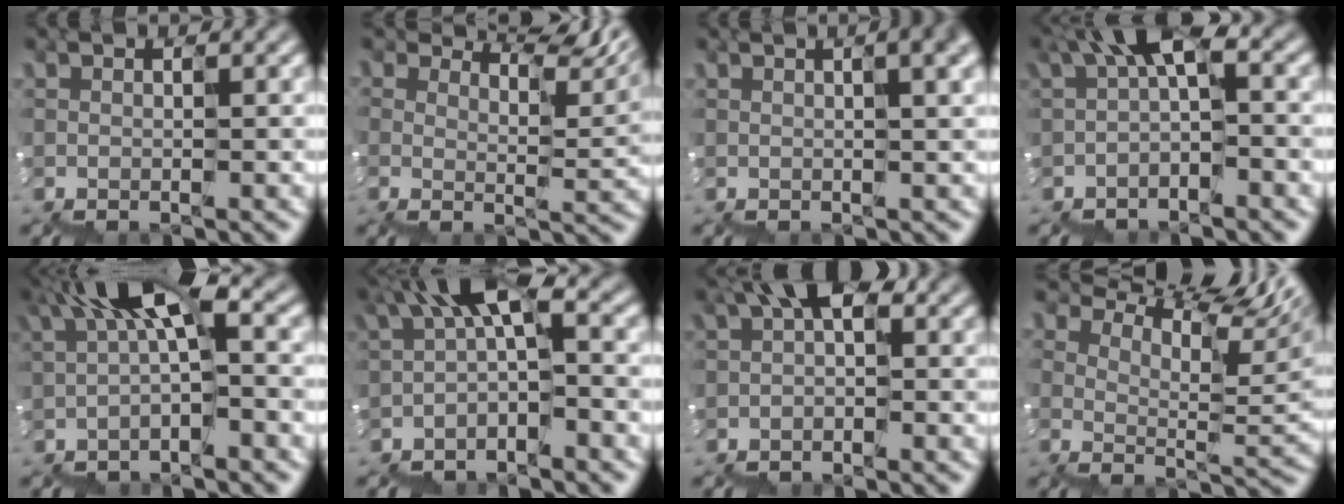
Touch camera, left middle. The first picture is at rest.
{"total": 5.6, "force": [5.2, 0.7, 2.0], "torque": [-0.035, 0.006, 0.081]}
{"total": 10.2, "force": [2.6, 5.2, 8.3], "torque": [-0.095, 0.044, 0.017]}
{"total": 3.2, "force": [0.1, 1.0, 3.0], "torque": [-0.082, 0.010, -0.008]}
{"total": 5.1, "force": [1.1, 1.2, 4.8], "torque": [-0.106, 0.014, 0.011]}
{"total": 4.1, "force": [-0.1, 1.3, 3.9], "torque": [-0.096, 0.012, -0.013]}
{"total": 1.2, "force": [0.2, 0.4, 1.1], "torque": [-0.049, 0.006, -0.005]}
{"total": 9.3, "force": [7.4, 2.3, 5.1], "torque": [-0.101, 0.015, 0.129]}